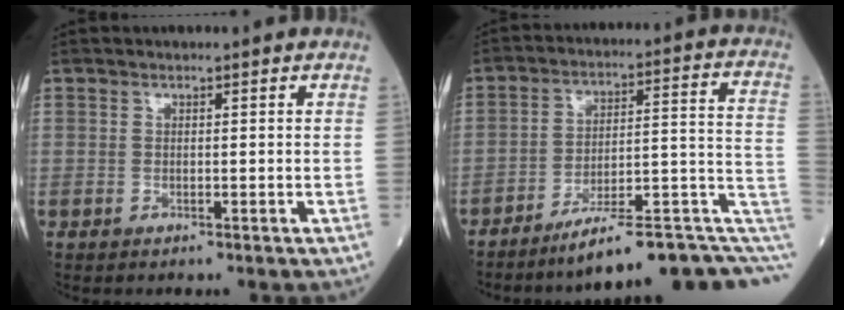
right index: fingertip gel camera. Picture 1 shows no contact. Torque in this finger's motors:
{"motor_torque": [-0.39, -0.67, -0.05, -0.03]}